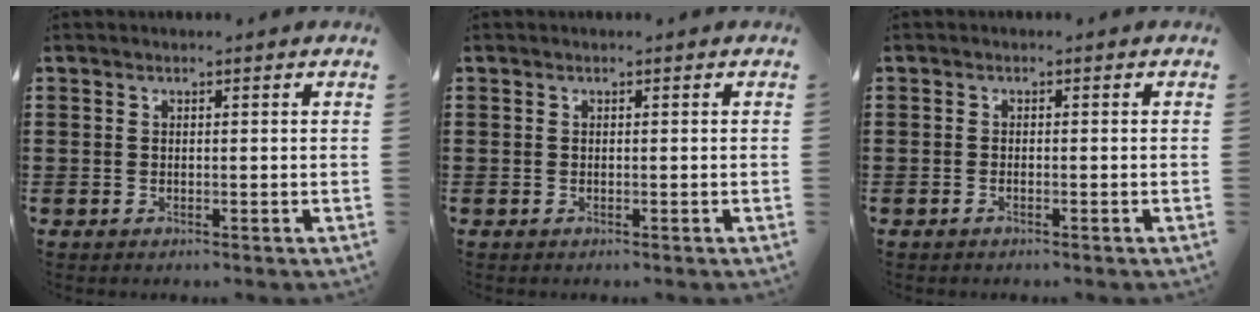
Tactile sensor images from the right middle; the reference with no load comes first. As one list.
[{"total": 0.0}, {"total": 0.6, "force": [-0.4, 0.1, 0.4], "torque": [-0.010, -0.003, -0.007]}]